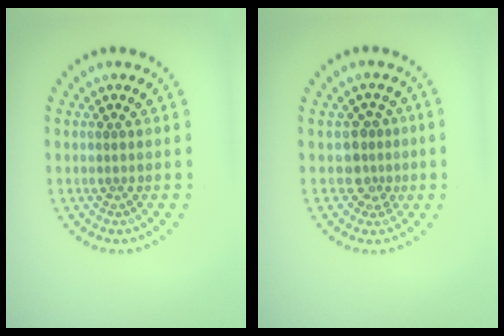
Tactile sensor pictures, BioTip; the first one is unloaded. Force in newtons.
{"total": 2.3, "press": 1.8, "slide": 1.5}